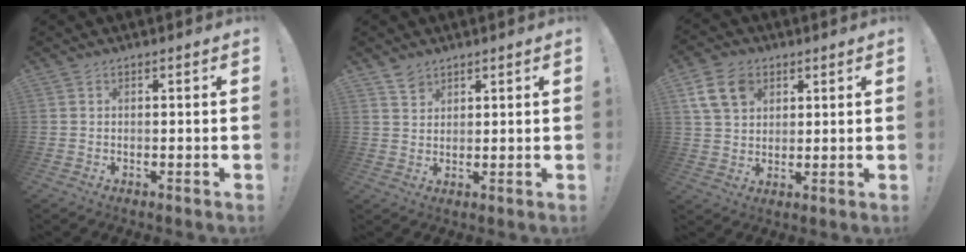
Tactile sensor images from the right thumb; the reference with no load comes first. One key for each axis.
{"total": 3.4, "fx": 2.8, "fy": 1.8, "fz": 0.5, "tx": 0.000, "ty": -0.020, "tz": 0.052}
{"total": 11.1, "fx": 5.1, "fy": 8.1, "fz": 5.7, "tx": -0.104, "ty": -0.014, "tz": 0.102}